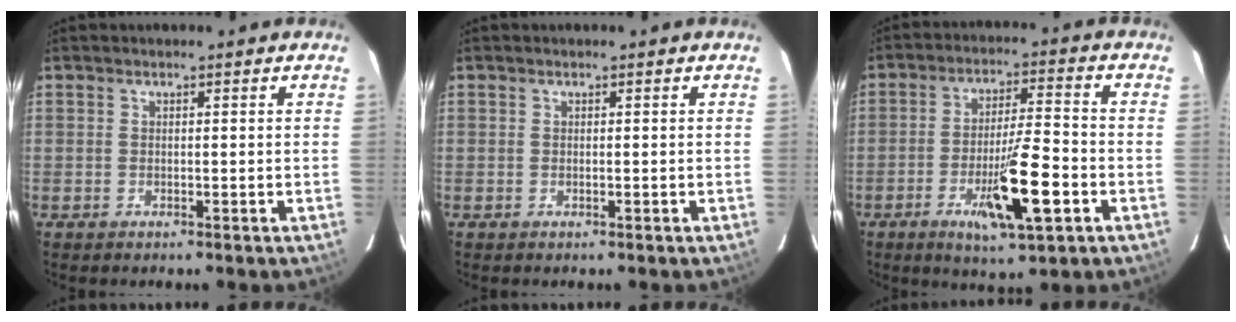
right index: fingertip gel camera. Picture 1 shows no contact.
{"total": 0.0}
{"total": 11.6, "force": [-4.4, 1.3, 10.7], "torque": [-0.183, -0.012, -0.070]}